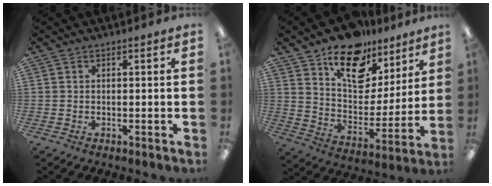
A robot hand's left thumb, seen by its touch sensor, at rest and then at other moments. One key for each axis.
{"total": 16.6, "fx": 12.0, "fy": 9.1, "fz": 6.9, "tx": -0.114, "ty": -0.081, "tz": 0.216}